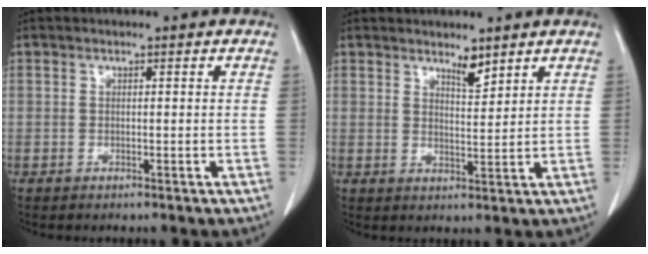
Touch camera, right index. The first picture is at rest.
{"total": 2.9, "force": [2.5, 0.6, 1.4], "torque": [-0.028, -0.009, 0.046]}